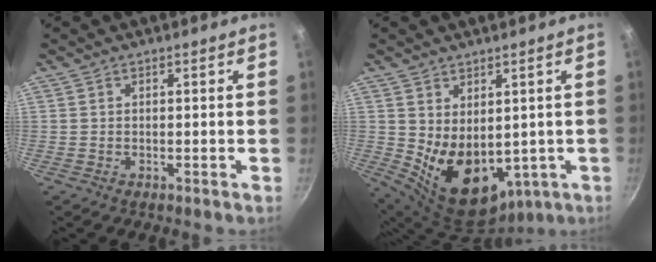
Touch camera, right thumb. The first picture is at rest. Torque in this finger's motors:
{"motor_torque": [-0.25, 1.44, 0.78, 0.95, 0.18]}